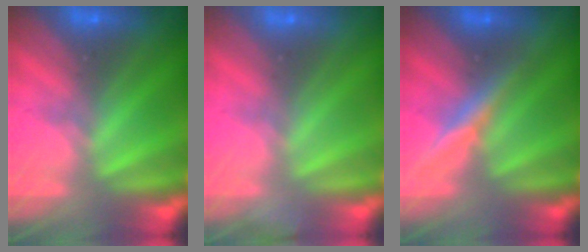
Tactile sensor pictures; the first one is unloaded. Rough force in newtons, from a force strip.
{"total": 2.3}
{"total": 4.4}